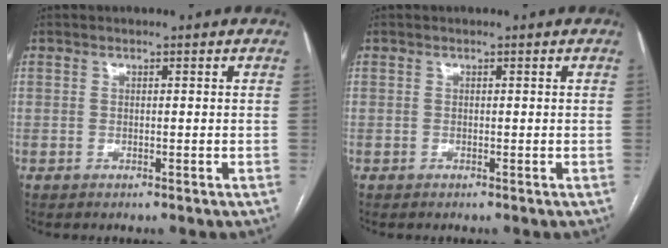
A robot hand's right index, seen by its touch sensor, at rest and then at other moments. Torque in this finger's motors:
{"motor_torque": [0.03, 0.03, 0.00, 0.00]}